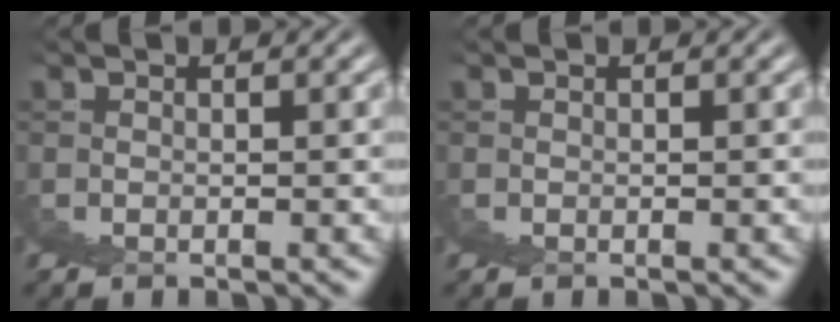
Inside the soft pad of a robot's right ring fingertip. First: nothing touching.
{"total": 0.0}